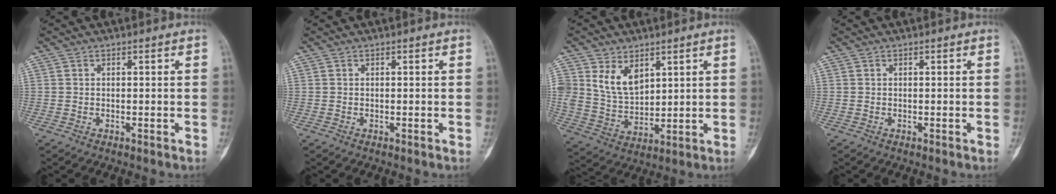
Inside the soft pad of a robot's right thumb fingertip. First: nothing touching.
{"total": 0.0}
{"total": 8.7, "force": [4.2, 5.7, 5.1], "torque": [-0.071, -0.029, 0.095]}
{"total": 0.0}